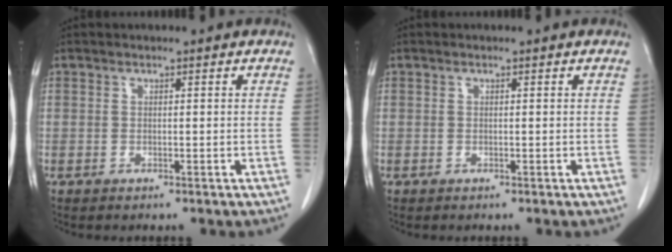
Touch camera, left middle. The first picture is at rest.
{"total": 0.0}